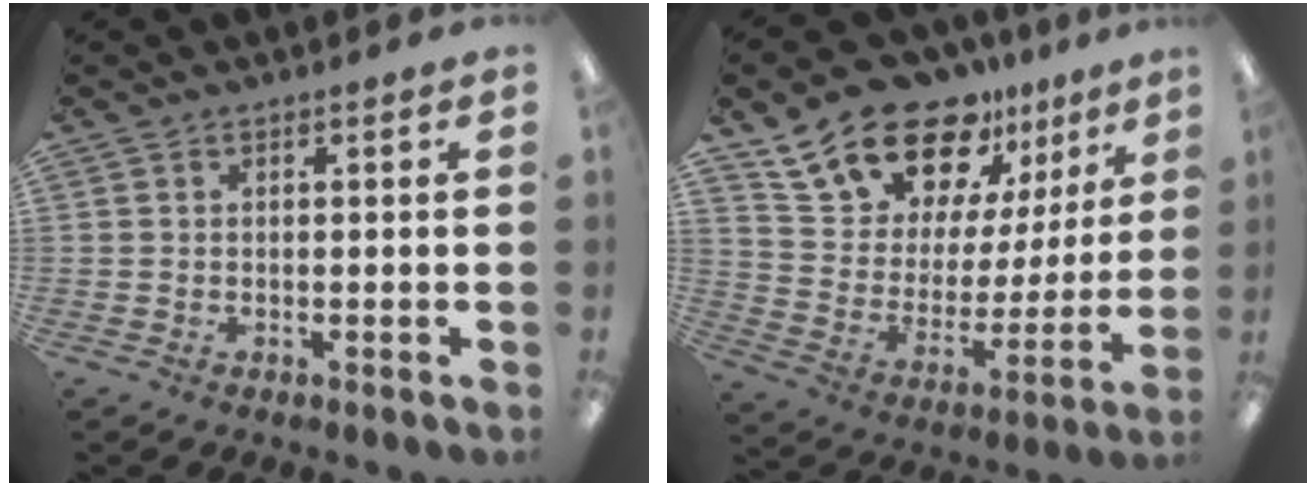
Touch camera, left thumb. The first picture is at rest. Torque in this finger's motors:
{"motor_torque": [1.40, 1.41, 1.40, -1.37, 0.21]}